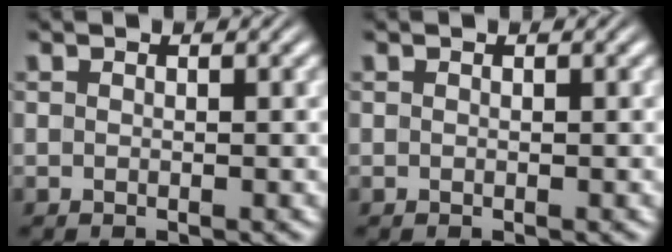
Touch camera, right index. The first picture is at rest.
{"total": 0.0}